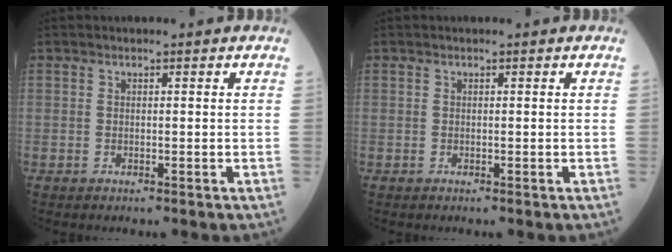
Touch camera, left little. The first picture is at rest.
{"total": 0.0}